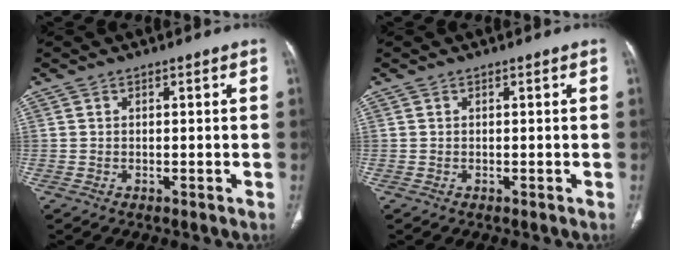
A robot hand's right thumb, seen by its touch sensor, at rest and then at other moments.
{"total": 0.0}